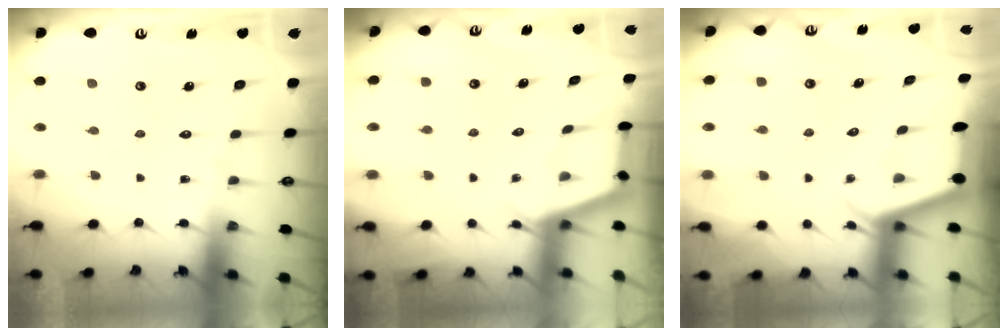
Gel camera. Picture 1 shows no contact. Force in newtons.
{"total": 2.9, "press": 2.9, "slide": 0.3}
{"total": 2.2, "press": 2.2, "slide": 0.3}